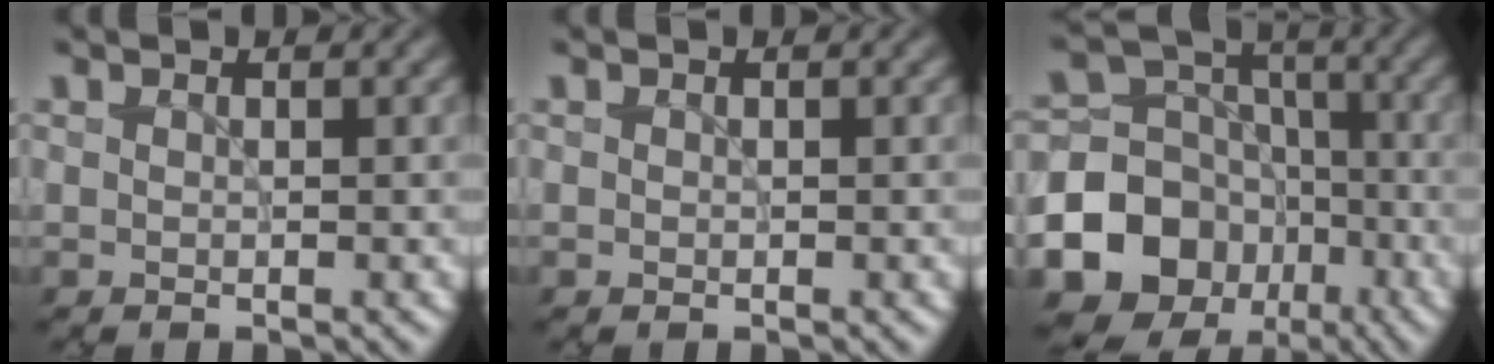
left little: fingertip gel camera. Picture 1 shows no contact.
{"total": 0.0}
{"total": 10.5, "force": [-4.1, 8.8, 4.0], "torque": [-0.103, -0.008, -0.080]}